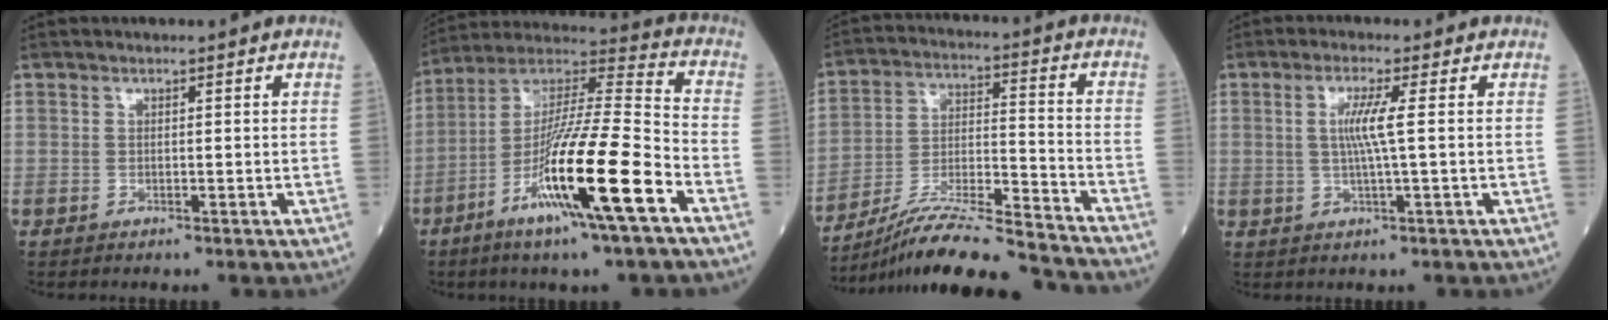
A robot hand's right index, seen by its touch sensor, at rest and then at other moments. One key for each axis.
{"total": 19.2, "fx": -8.1, "fy": 0.2, "fz": 17.4, "tx": -0.335, "ty": -0.028, "tz": -0.152}
{"total": 19.9, "fx": -18.1, "fy": 0.4, "fz": 8.2, "tx": -0.151, "ty": -0.010, "tz": -0.299}
{"total": 4.4, "fx": 0.5, "fy": -0.7, "fz": 4.3, "tx": -0.087, "ty": -0.002, "tz": 0.010}